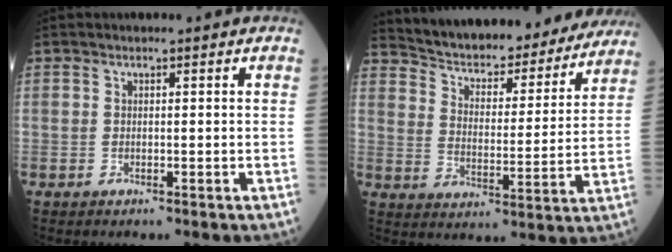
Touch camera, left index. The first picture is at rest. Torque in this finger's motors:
{"motor_torque": [0.29, -1.20, 0.34, 0.14]}